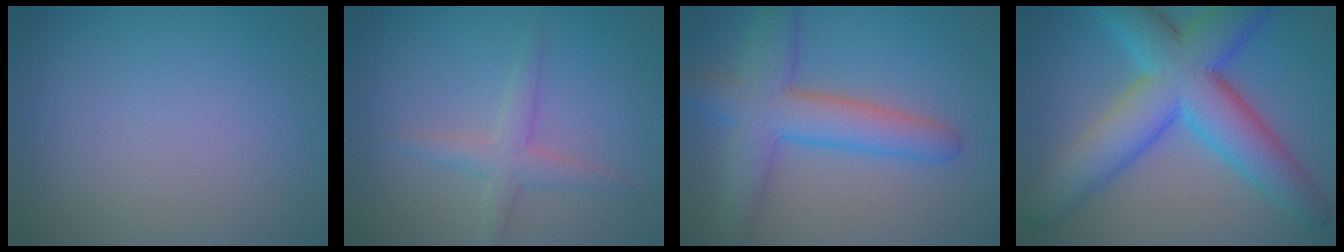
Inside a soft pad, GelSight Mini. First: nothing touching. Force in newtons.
{"total": 2.5, "press": 2.5, "slide": 0.1}
{"total": 6.4, "press": 6.4, "slide": 0.5}
{"total": 11.0, "press": 11.0, "slide": 0.1}